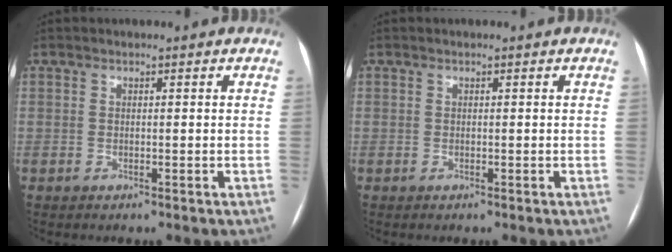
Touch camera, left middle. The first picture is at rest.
{"total": 0.0}